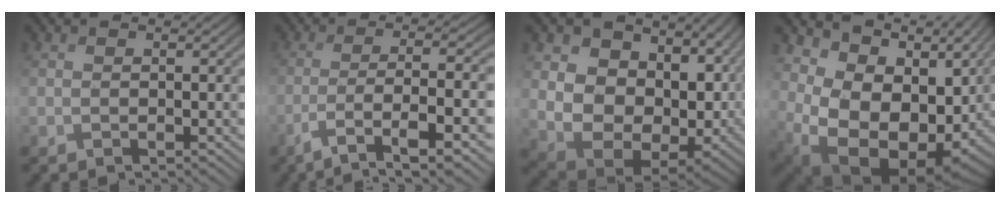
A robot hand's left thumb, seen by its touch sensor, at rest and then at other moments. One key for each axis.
{"total": 10.1, "fx": -5.2, "fy": 1.7, "fz": 8.5, "tx": -0.114, "ty": 0.008, "tz": -0.096}
{"total": 17.0, "fx": 1.8, "fy": 11.9, "fz": 12.0, "tx": -0.222, "ty": -0.032, "tz": 0.082}
{"total": 16.8, "fx": 0.1, "fy": 11.3, "fz": 12.5, "tx": -0.207, "ty": -0.028, "tz": 0.060}